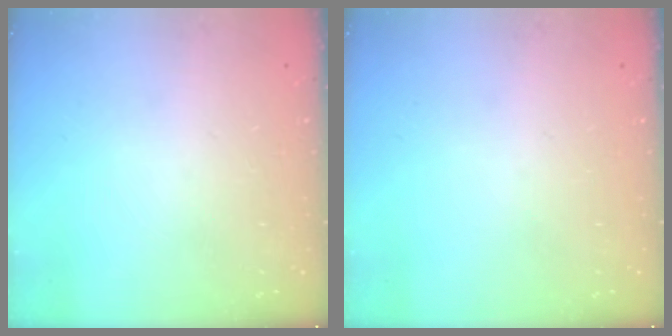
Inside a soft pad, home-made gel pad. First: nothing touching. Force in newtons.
{"total": 0.0}